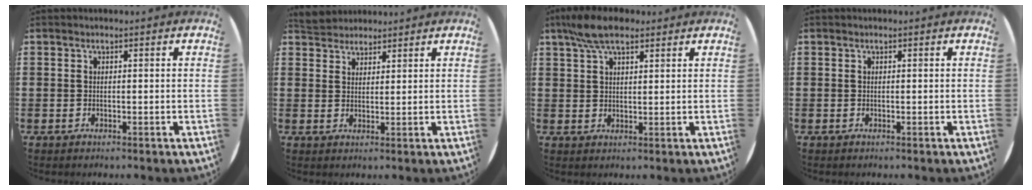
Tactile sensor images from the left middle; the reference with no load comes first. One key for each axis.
{"total": 3.2, "fx": 3.1, "fy": 0.8, "fz": -0.1, "tx": -0.005, "ty": -0.003, "tz": 0.060}
{"total": 5.9, "fx": 4.4, "fy": 2.2, "fz": 3.3, "tx": -0.076, "ty": 0.000, "tz": 0.082}
{"total": 0.0}